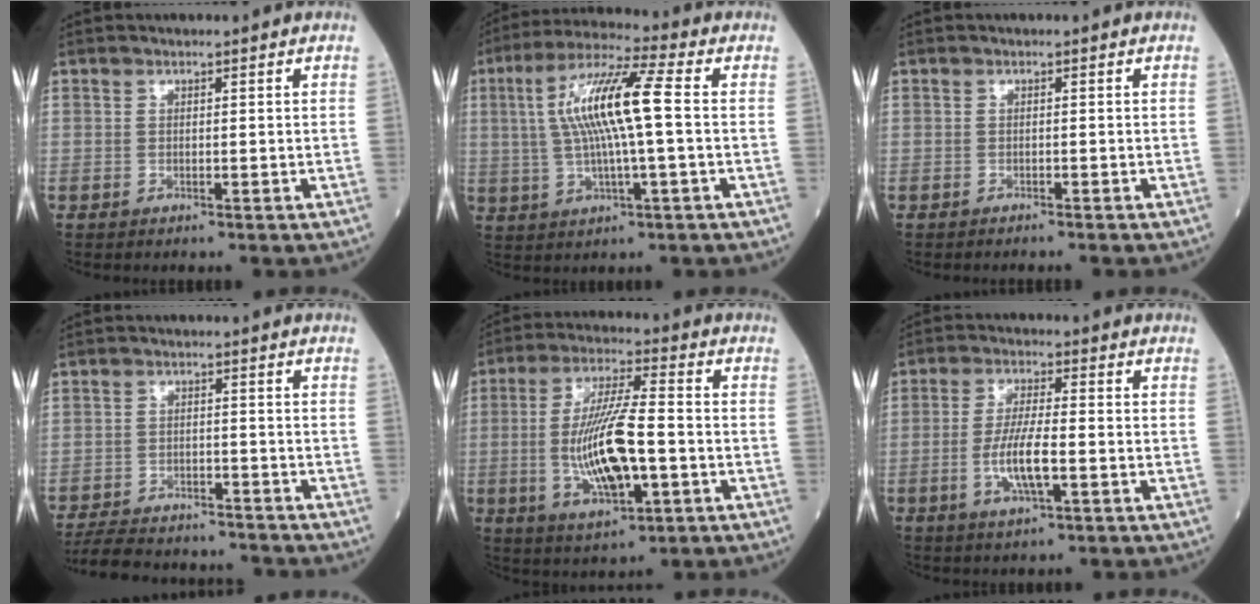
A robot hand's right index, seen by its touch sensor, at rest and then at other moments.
{"total": 12.3, "force": [1.2, 0.9, 12.2], "torque": [-0.244, 0.018, 0.020]}
{"total": 1.9, "force": [-1.7, -0.2, 0.8], "torque": [-0.015, 0.000, -0.021]}
{"total": 11.5, "force": [-10.9, 2.5, 2.7], "torque": [-0.051, 0.006, -0.159]}
{"total": 13.4, "force": [-2.3, 3.2, 12.8], "torque": [-0.253, -0.002, -0.037]}
{"total": 7.6, "force": [-2.1, 1.4, 7.2], "torque": [-0.150, -0.003, -0.040]}